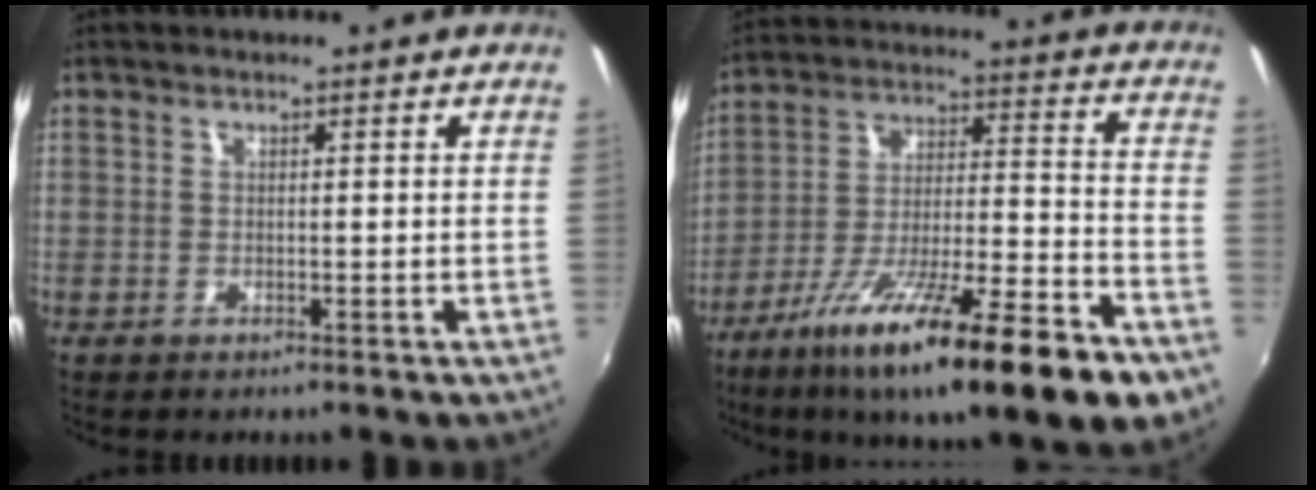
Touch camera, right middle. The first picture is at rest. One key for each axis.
{"total": 25.2, "fx": -16.0, "fy": 4.3, "fz": 19.0, "tx": -0.311, "ty": -0.054, "tz": -0.255}